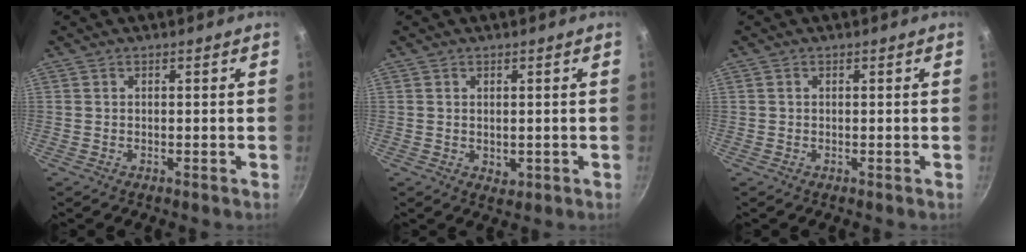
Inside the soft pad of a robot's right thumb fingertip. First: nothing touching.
{"total": 1.7, "force": [0.2, 1.3, 1.1], "torque": [-0.013, -0.005, 0.005]}
{"total": 0.0}